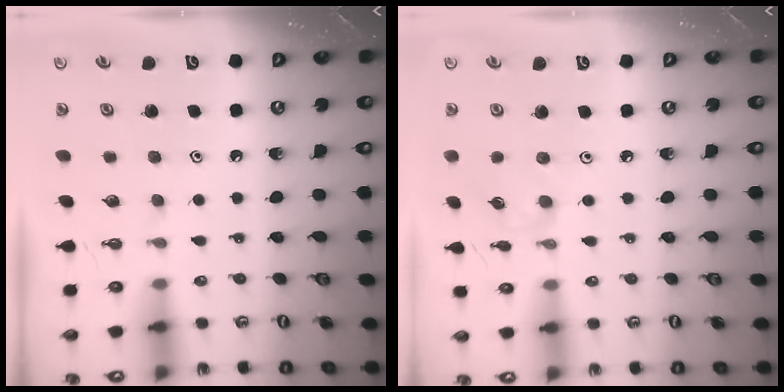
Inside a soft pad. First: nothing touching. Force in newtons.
{"total": 1.7, "press": 1.7, "slide": 0.4}